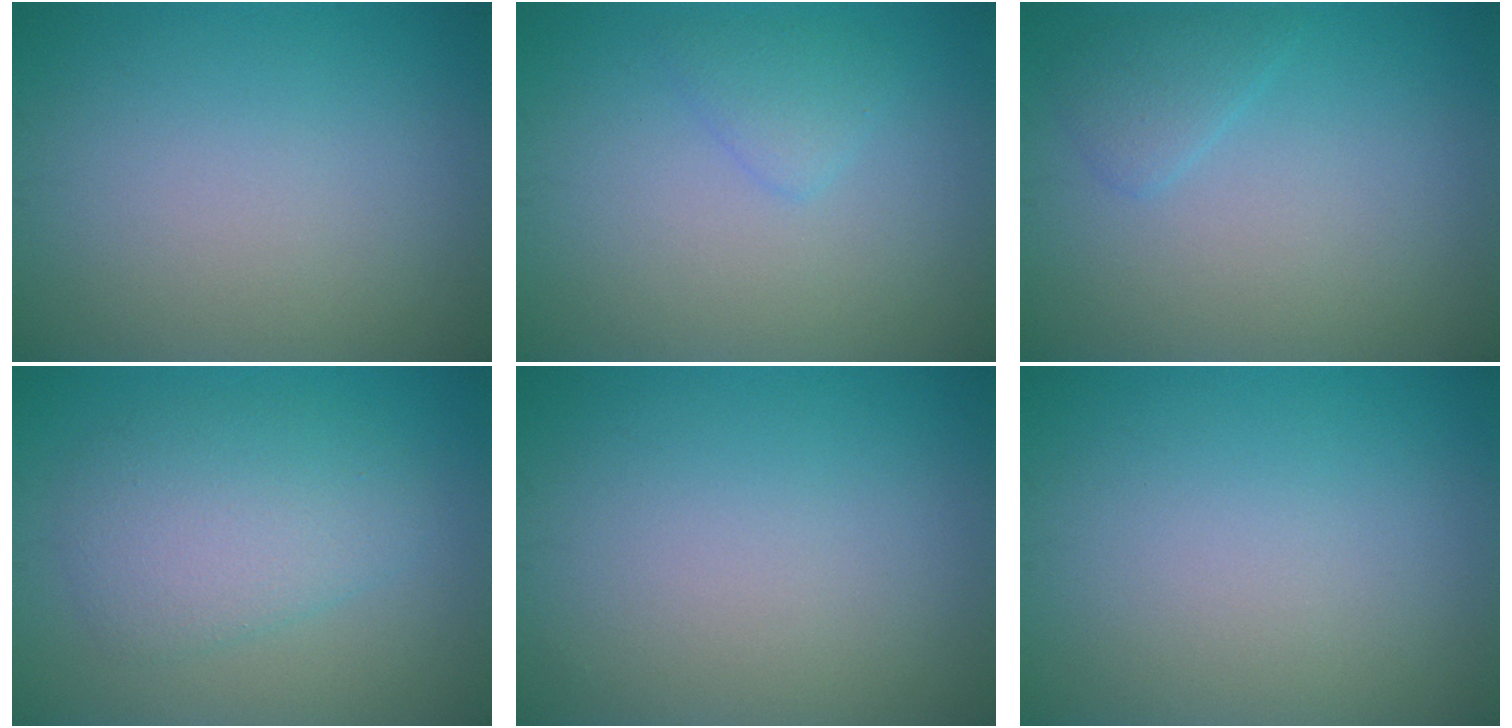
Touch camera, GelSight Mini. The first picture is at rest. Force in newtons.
{"total": 1.6, "press": 1.6, "slide": 0.1}
{"total": 1.6, "press": 1.6, "slide": 0.1}
{"total": 4.6, "press": 4.6, "slide": 0.0}
{"total": 0.0}
{"total": 0.0}